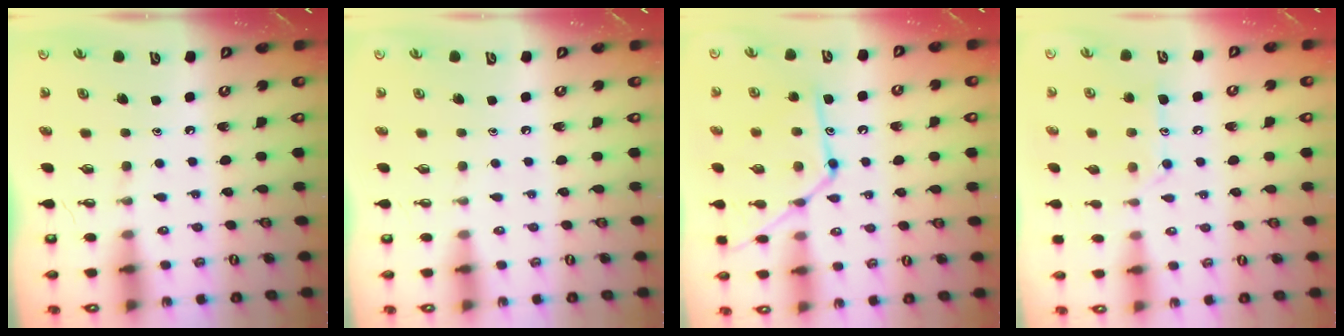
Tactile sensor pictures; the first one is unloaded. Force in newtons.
{"total": 0.0}
{"total": 15.6, "press": 15.5, "slide": 1.2}
{"total": 12.1, "press": 12.1, "slide": 0.8}